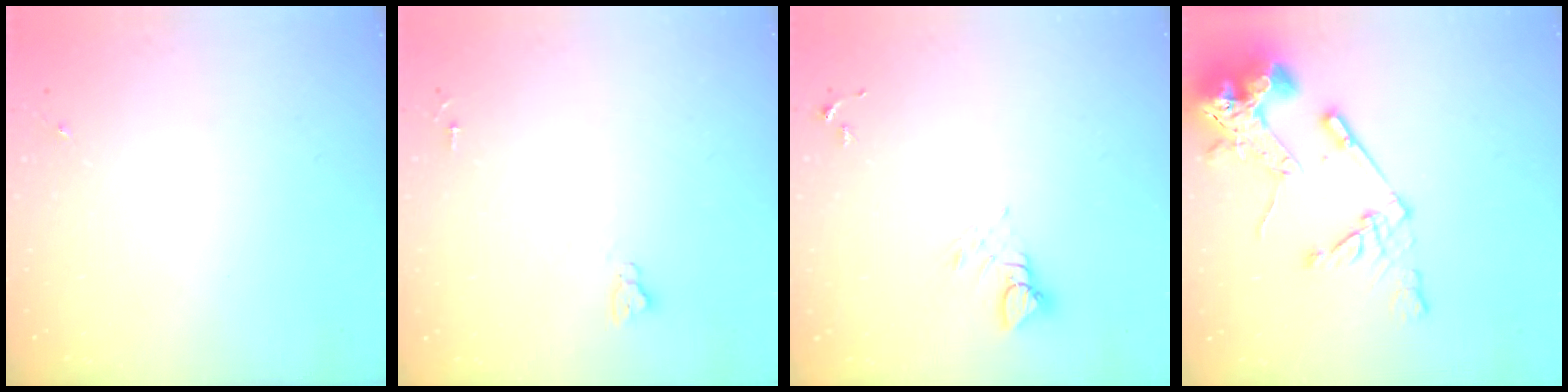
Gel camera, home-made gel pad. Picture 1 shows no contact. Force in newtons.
{"total": 3.8, "press": 3.8, "slide": 0.3}
{"total": 3.8, "press": 3.8, "slide": 0.3}
{"total": 16.7, "press": 16.5, "slide": 2.1}